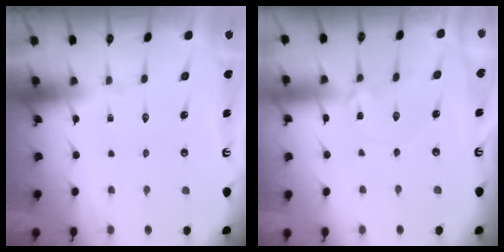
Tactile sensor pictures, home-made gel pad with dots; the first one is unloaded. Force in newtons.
{"total": 2.3, "press": 2.3, "slide": 0.3}